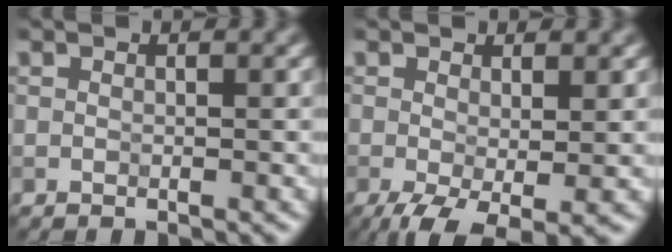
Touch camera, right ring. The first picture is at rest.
{"total": 4.4, "force": [-1.5, 1.5, 3.9], "torque": [-0.077, -0.015, -0.026]}